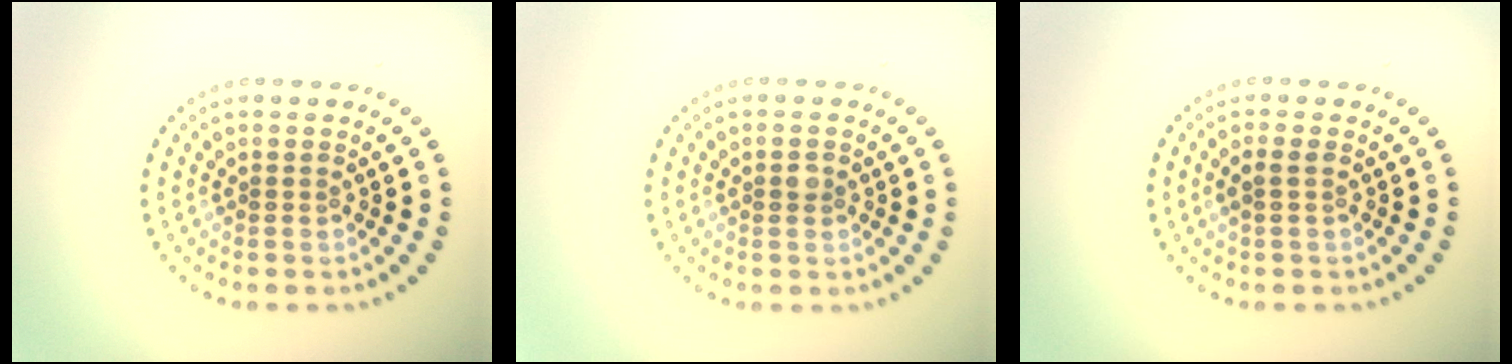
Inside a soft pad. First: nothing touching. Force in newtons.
{"total": 0.9, "press": 0.9, "slide": 0.0}
{"total": 1.1, "press": 1.0, "slide": 0.5}